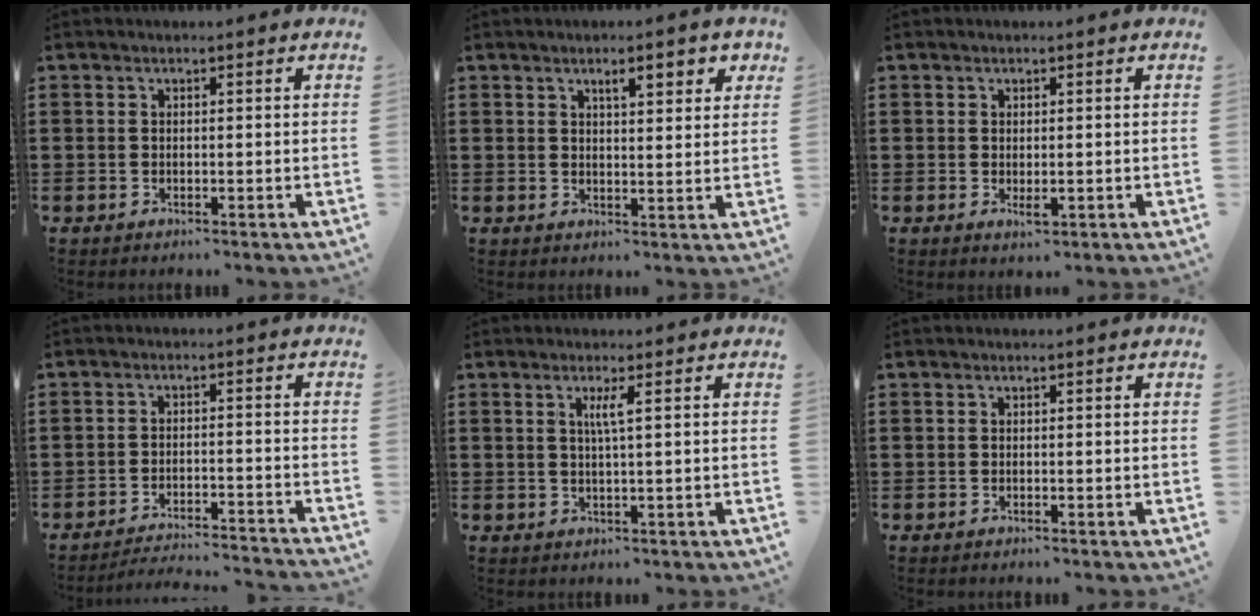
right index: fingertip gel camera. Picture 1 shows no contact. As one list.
[{"total": 4.0, "force": [2.2, 1.2, 3.1], "torque": [-0.043, -0.002, 0.029]}, {"total": 1.6, "force": [0.0, 0.7, 1.5], "torque": [-0.027, -0.001, 0.000]}, {"total": 3.2, "force": [-3.2, -0.1, 0.5], "torque": [-0.014, -0.001, -0.068]}, {"total": 2.4, "force": [0.6, -0.2, 2.3], "torque": [-0.046, -0.002, 0.007]}, {"total": 0.0}]